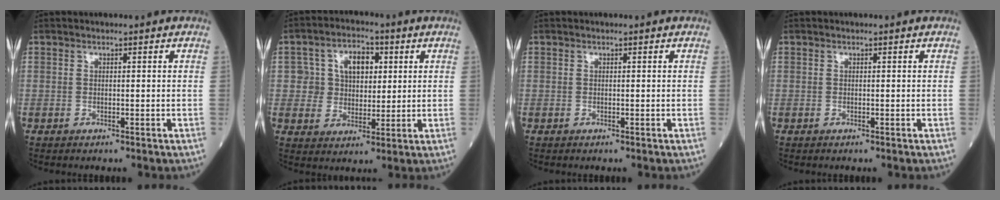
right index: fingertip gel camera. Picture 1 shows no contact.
{"total": 7.3, "force": [2.1, 5.6, 4.3], "torque": [-0.064, 0.022, 0.040]}
{"total": 0.0}
{"total": 0.0}